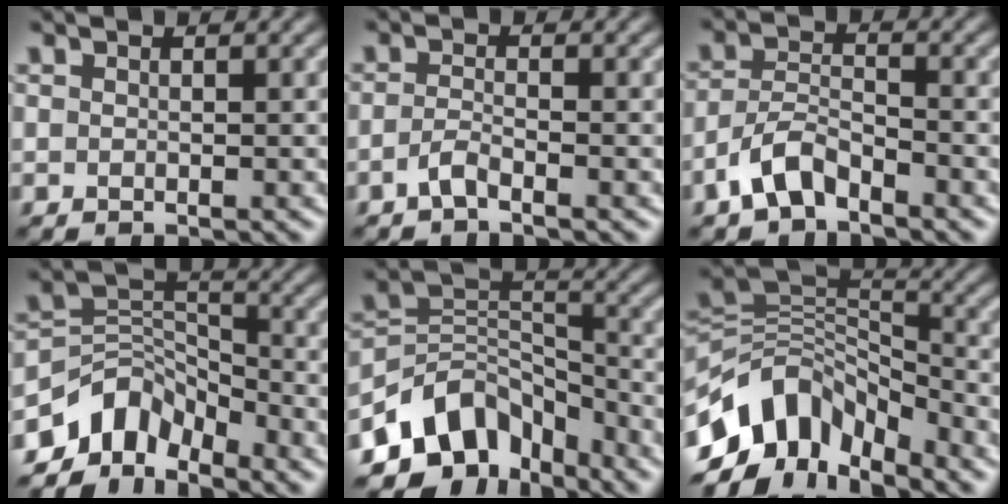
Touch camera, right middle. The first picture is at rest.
{"total": 1.3, "force": [-0.8, 0.3, 1.0], "torque": [-0.026, 0.004, -0.022]}
{"total": 3.5, "force": [-2.4, 1.6, 2.0], "torque": [-0.044, 0.010, -0.055]}
{"total": 5.4, "force": [-4.1, 3.1, 1.7], "torque": [-0.021, 0.004, -0.084]}
{"total": 8.5, "force": [-5.7, 5.3, 3.5], "torque": [-0.043, -0.001, -0.118]}
{"total": 9.8, "force": [-6.0, 5.6, 5.3], "torque": [-0.087, 0.007, -0.121]}